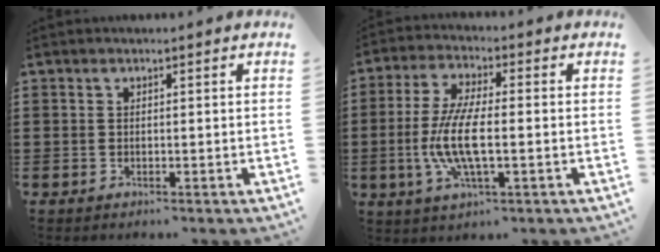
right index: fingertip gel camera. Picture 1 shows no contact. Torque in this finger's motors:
{"motor_torque": [2.14, 0.00, 1.05, 0.21]}